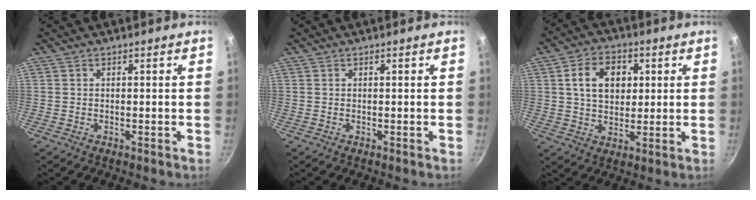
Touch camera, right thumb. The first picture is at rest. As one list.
[{"total": 0.0}, {"total": 10.2, "force": [2.4, 7.3, 6.7], "torque": [-0.092, 0.002, 0.036]}]